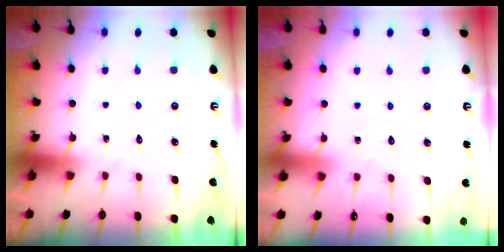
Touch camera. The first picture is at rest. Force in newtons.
{"total": 2.3, "press": 2.3, "slide": 0.4}